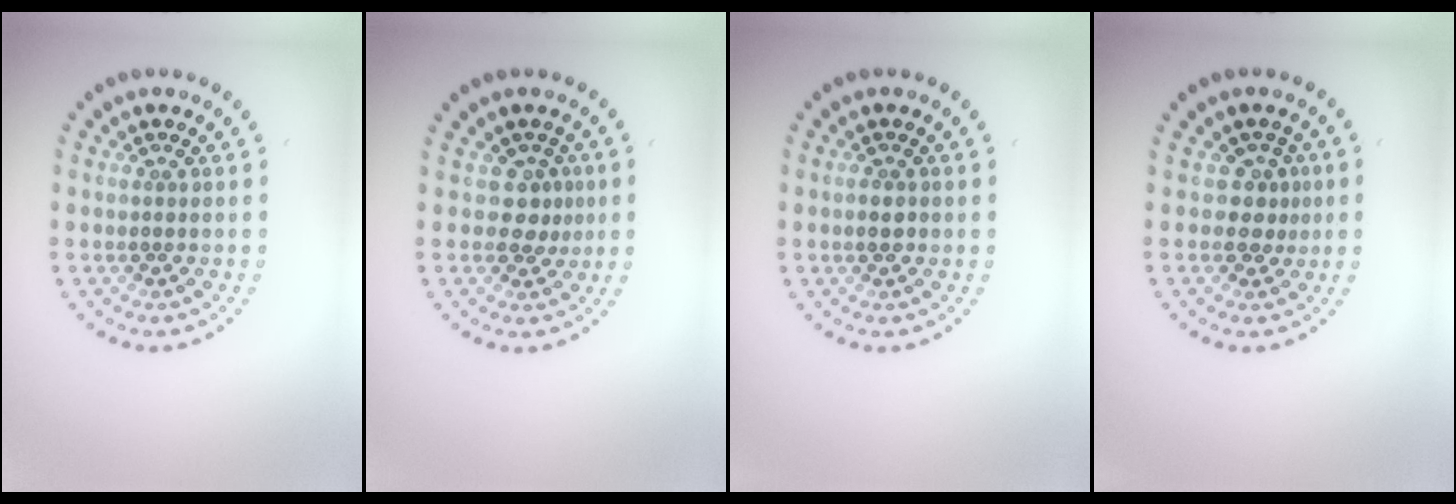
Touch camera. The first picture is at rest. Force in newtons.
{"total": 2.0, "press": 1.4, "slide": 1.4}
{"total": 1.1, "press": 1.1, "slide": 0.3}
{"total": 2.1, "press": 1.4, "slide": 1.5}